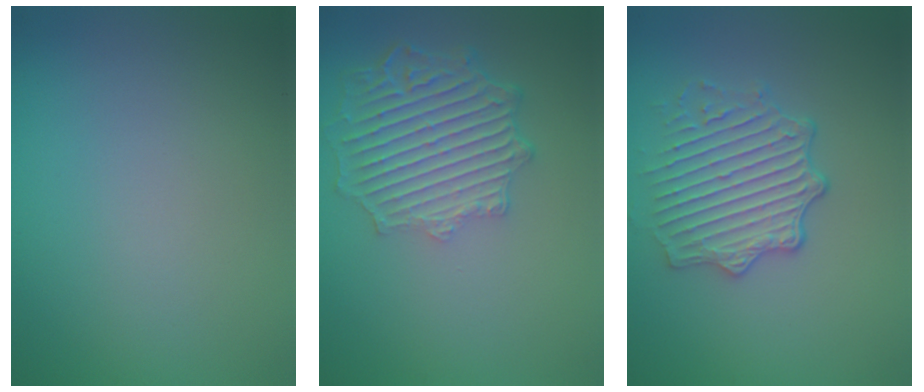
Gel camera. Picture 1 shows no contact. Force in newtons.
{"total": 6.4, "press": 4.9, "slide": 4.0}
{"total": 4.2, "press": 3.8, "slide": 1.7}